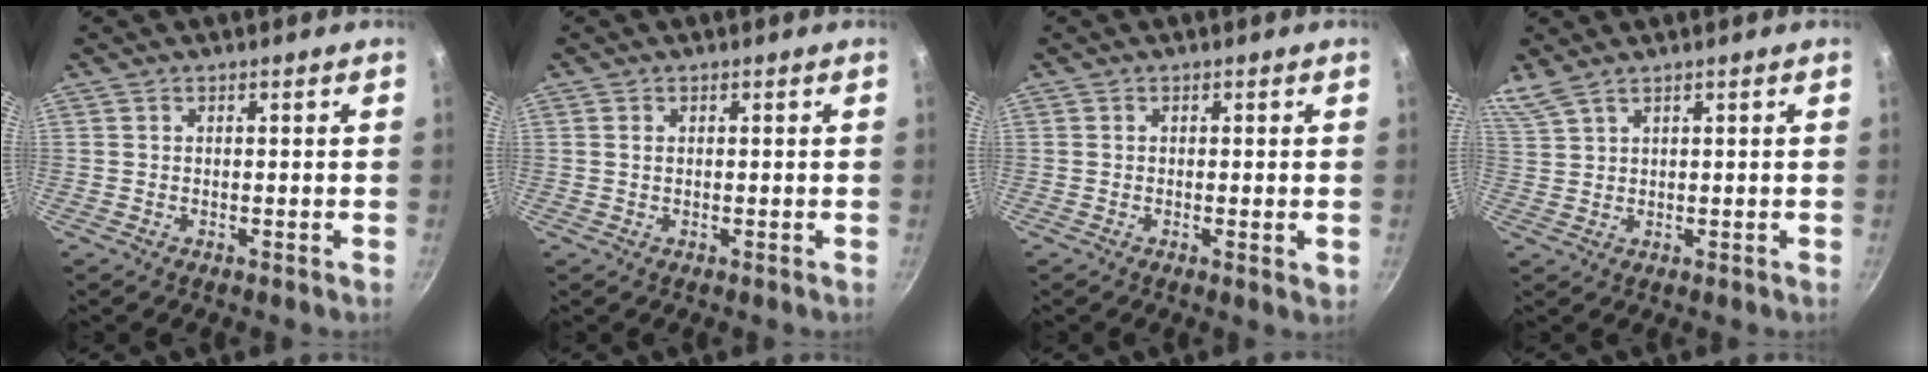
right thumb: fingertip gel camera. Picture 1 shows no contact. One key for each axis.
{"total": 0.8, "fx": 0.2, "fy": 0.6, "fz": 0.5, "tx": -0.011, "ty": 0.002, "tz": 0.004}
{"total": 1.6, "fx": -0.2, "fy": 0.4, "fz": 1.5, "tx": -0.023, "ty": -0.004, "tz": -0.005}
{"total": 3.7, "fx": 3.1, "fy": 0.8, "fz": 1.9, "tx": -0.046, "ty": -0.003, "tz": 0.071}